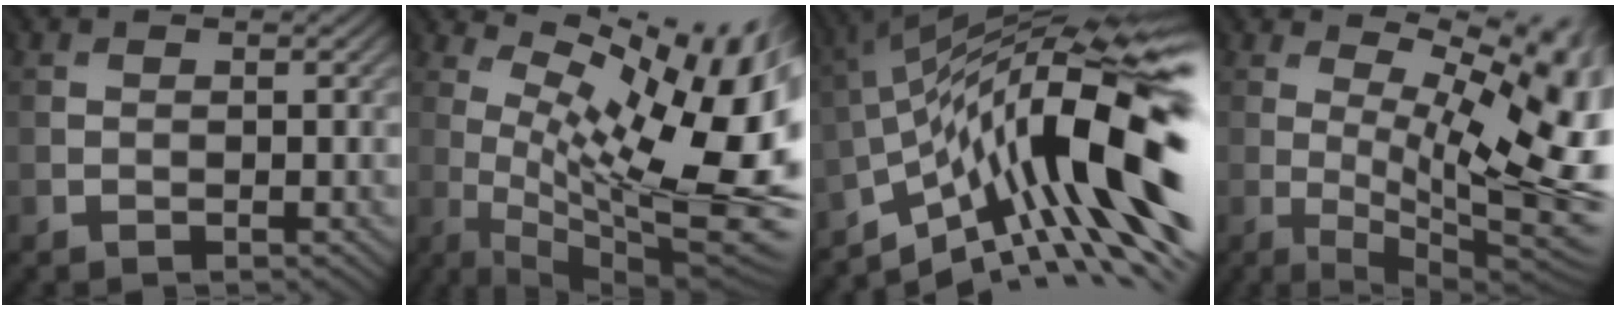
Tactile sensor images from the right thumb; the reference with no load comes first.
{"total": 17.4, "force": [3.9, 5.7, 16.0], "torque": [-0.229, 0.008, 0.091]}
{"total": 17.3, "force": [-5.1, 5.8, 15.5], "torque": [-0.244, 0.021, -0.105]}
{"total": 17.6, "force": [1.9, 6.9, 16.0], "torque": [-0.207, 0.014, 0.063]}